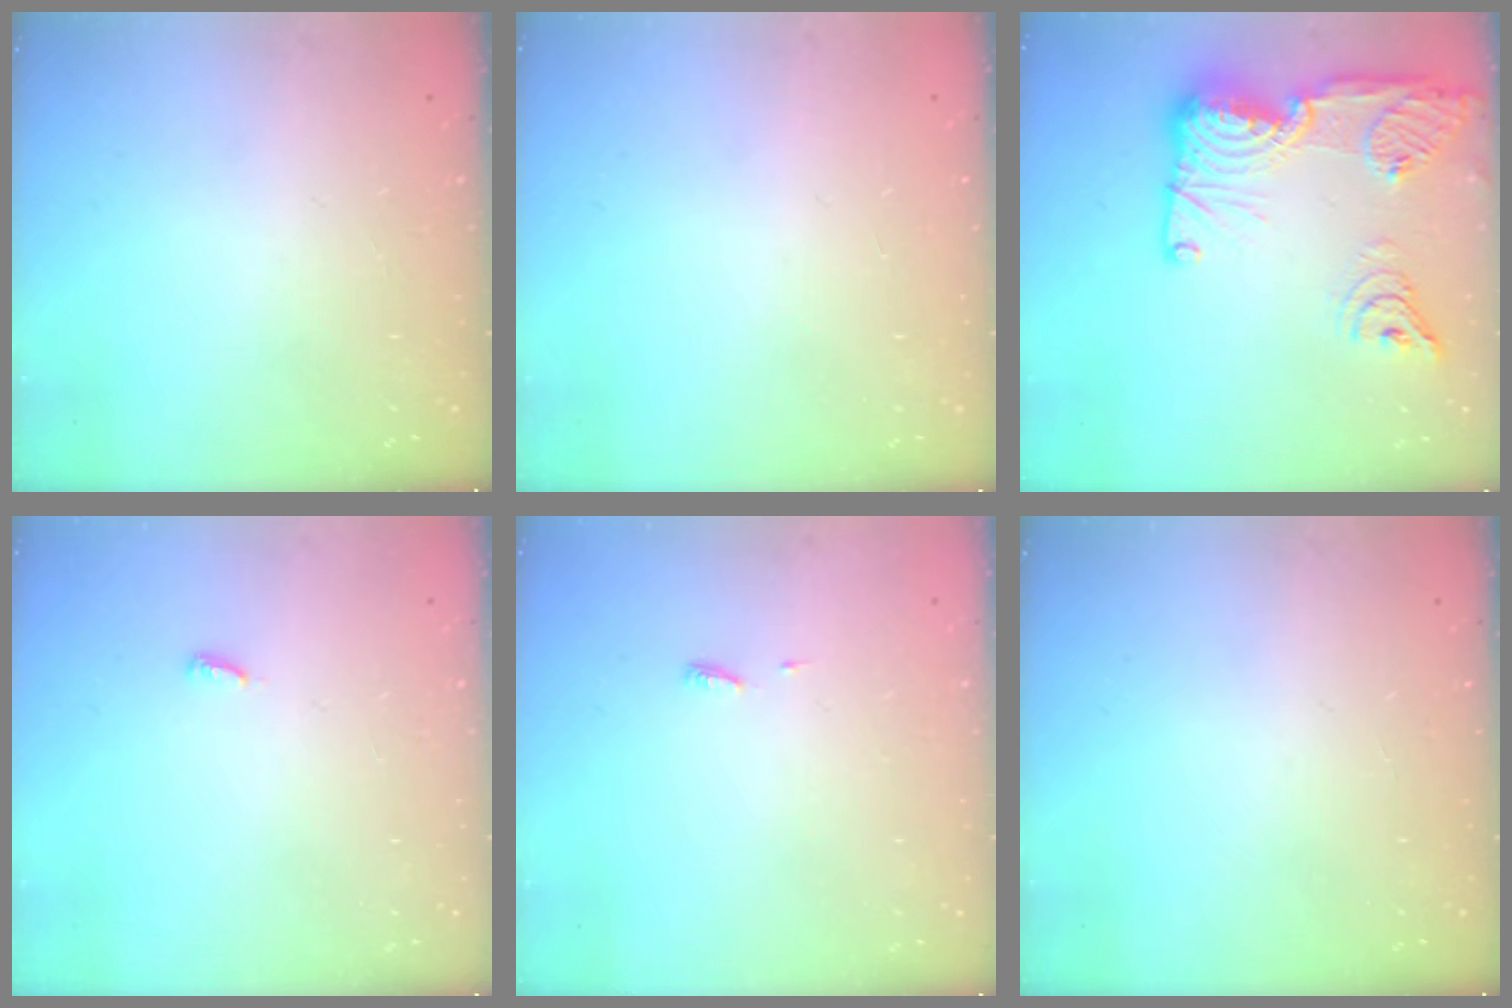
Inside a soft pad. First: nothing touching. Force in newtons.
{"total": 0.9, "press": 0.9, "slide": 0.0}
{"total": 27.4, "press": 26.4, "slide": 7.2}
{"total": 3.9, "press": 3.9, "slide": 0.3}
{"total": 3.9, "press": 3.9, "slide": 0.6}
{"total": 0.0}